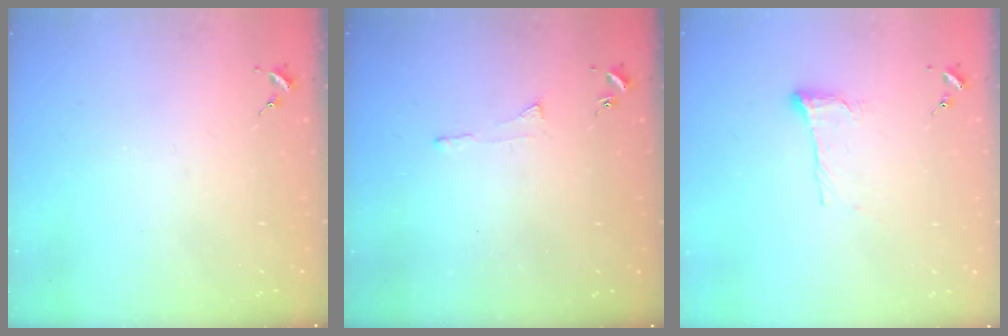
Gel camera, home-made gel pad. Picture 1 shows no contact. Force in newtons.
{"total": 3.0, "press": 2.9, "slide": 0.5}
{"total": 10.2, "press": 10.2, "slide": 0.7}